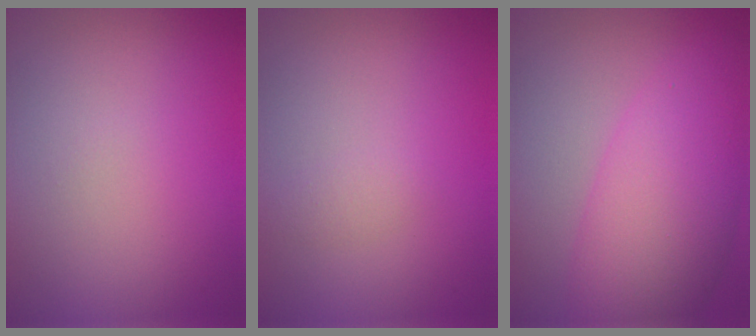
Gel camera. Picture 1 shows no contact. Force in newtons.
{"total": 0.9, "press": 0.9, "slide": 0.0}
{"total": 8.0, "press": 8.0, "slide": 0.1}